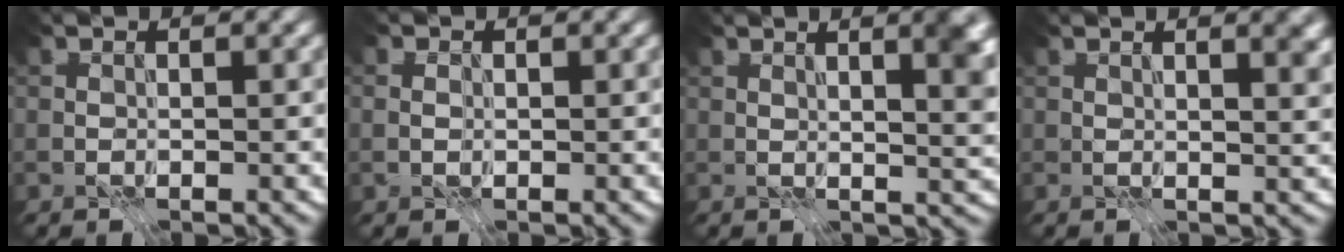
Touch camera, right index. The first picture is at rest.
{"total": 1.0, "force": [0.0, 0.8, 0.6], "torque": [-0.011, 0.003, -0.002]}
{"total": 4.7, "force": [2.1, 1.1, 4.0], "torque": [-0.040, 0.002, 0.034]}
{"total": 2.5, "force": [1.4, 0.5, 2.0], "torque": [-0.027, 0.000, 0.023]}